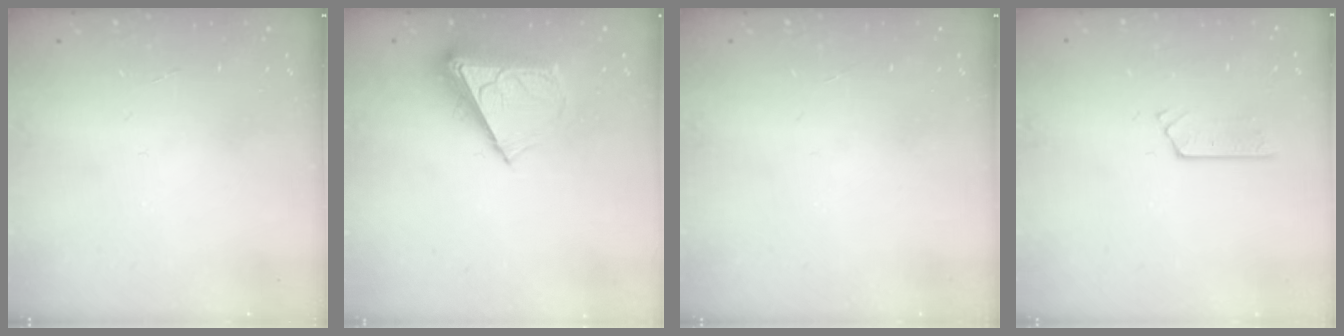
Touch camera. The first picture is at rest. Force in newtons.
{"total": 8.3, "press": 8.3, "slide": 0.3}
{"total": 0.0}
{"total": 2.7, "press": 2.7, "slide": 0.2}